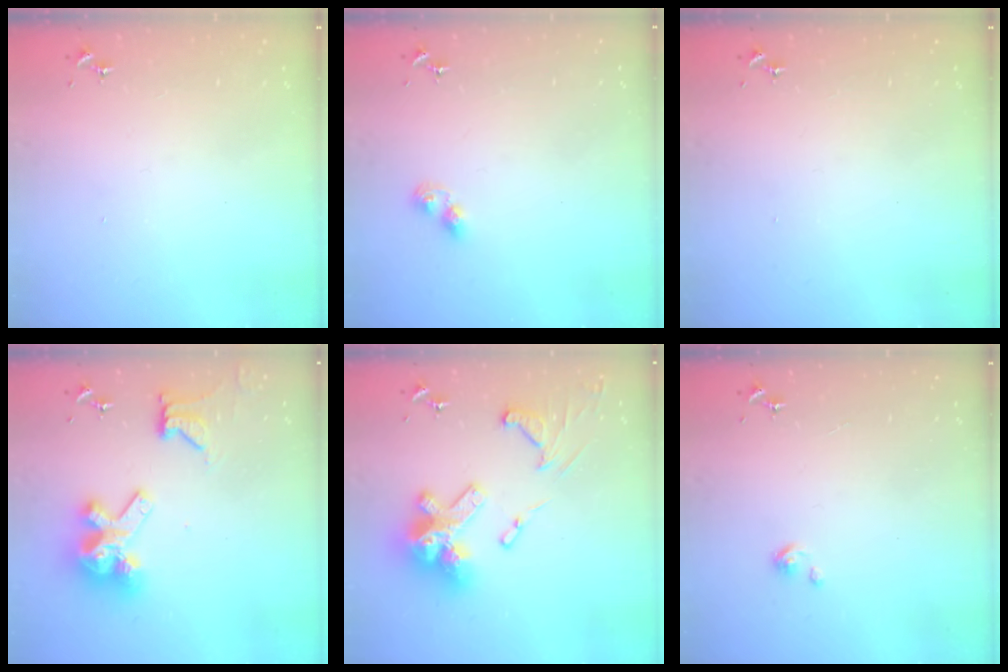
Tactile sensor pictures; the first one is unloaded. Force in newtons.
{"total": 5.3, "press": 5.3, "slide": 0.4}
{"total": 1.3, "press": 1.0, "slide": 0.9}
{"total": 15.3, "press": 15.1, "slide": 2.0}
{"total": 21.8, "press": 21.8, "slide": 1.7}
{"total": 2.7, "press": 2.7, "slide": 0.3}